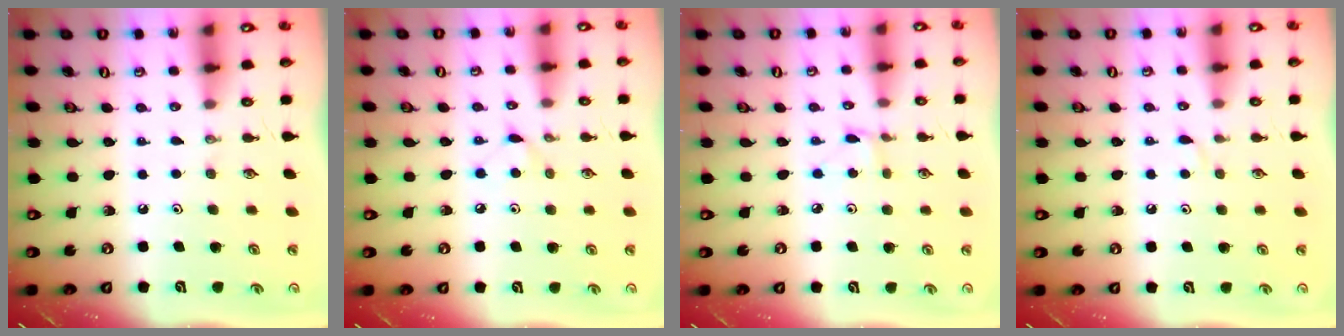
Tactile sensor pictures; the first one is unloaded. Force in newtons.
{"total": 5.6, "press": 5.5, "slide": 0.7}
{"total": 2.2, "press": 2.2, "slide": 0.3}
{"total": 3.1, "press": 3.1, "slide": 0.5}